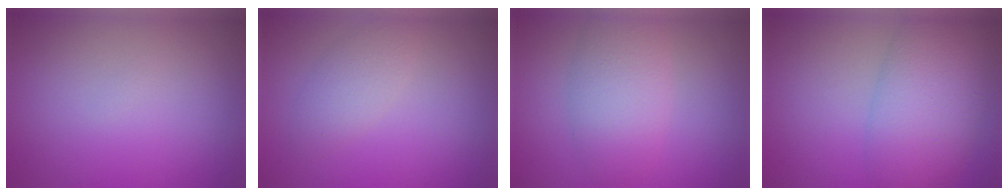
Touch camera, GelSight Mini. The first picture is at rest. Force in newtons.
{"total": 2.1, "press": 2.1, "slide": 0.0}
{"total": 4.4, "press": 4.3, "slide": 0.2}
{"total": 7.3, "press": 7.3, "slide": 0.3}